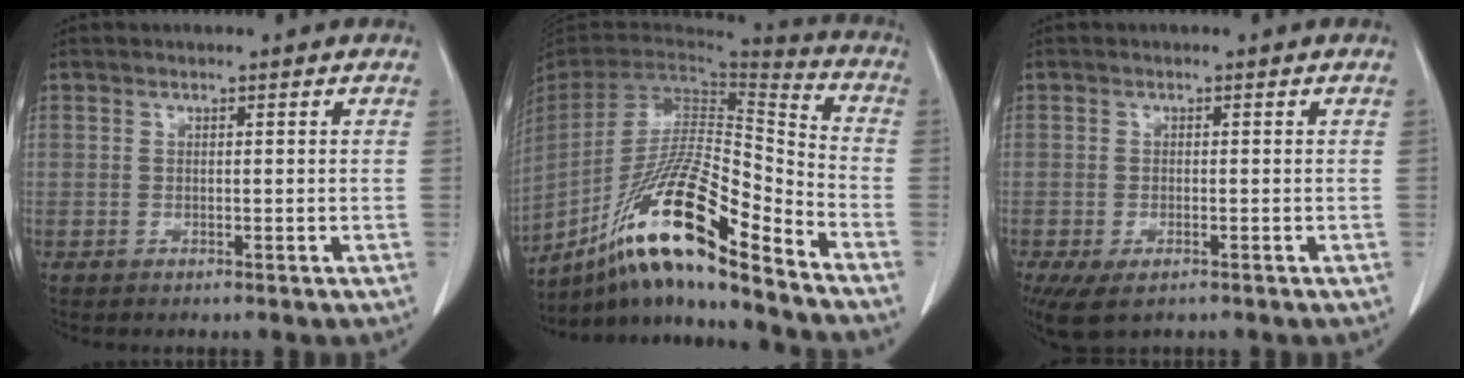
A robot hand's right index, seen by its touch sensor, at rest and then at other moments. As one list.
[{"total": 20.4, "force": [-14.0, 1.5, 14.7], "torque": [-0.300, -0.017, -0.257]}, {"total": 5.1, "force": [-3.2, 2.2, 3.3], "torque": [-0.062, -0.012, -0.050]}]